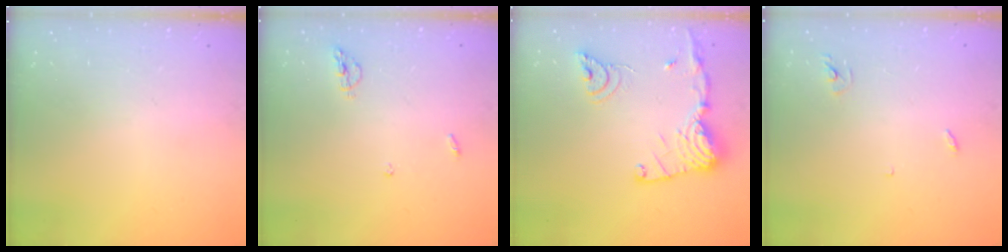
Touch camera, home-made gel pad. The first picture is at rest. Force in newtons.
{"total": 5.0, "press": 4.9, "slide": 0.2}
{"total": 17.9, "press": 17.8, "slide": 1.6}
{"total": 2.9, "press": 2.9, "slide": 0.2}